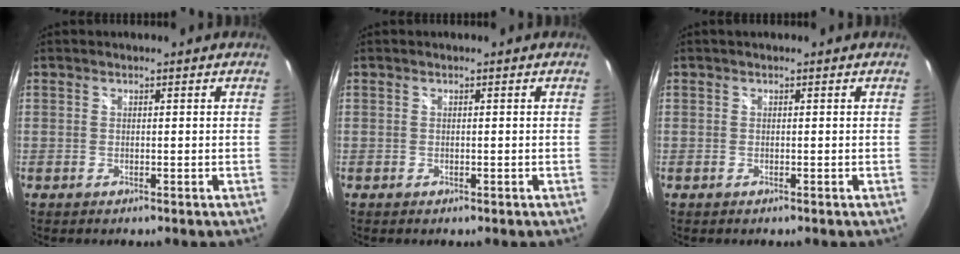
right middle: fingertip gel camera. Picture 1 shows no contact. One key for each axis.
{"total": 0.0}
{"total": 0.7, "fx": 0.3, "fy": 0.4, "fz": 0.4, "tx": -0.009, "ty": 0.004, "tz": 0.002}